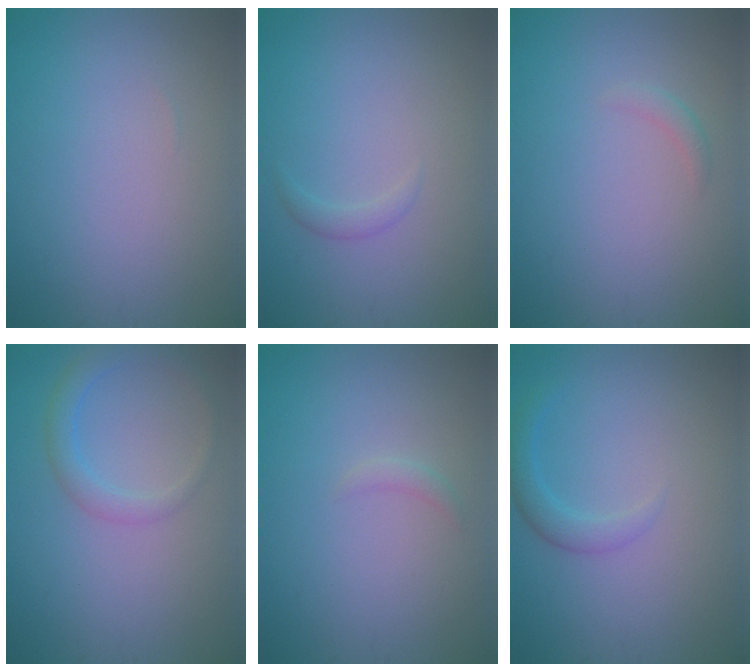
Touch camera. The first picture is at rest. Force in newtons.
{"total": 0.9, "press": 0.9, "slide": 0.0}
{"total": 0.9, "press": 0.9, "slide": 0.0}
{"total": 2.3, "press": 2.3, "slide": 0.1}
{"total": 0.8, "press": 0.8, "slide": 0.1}
{"total": 1.9, "press": 1.9, "slide": 0.1}